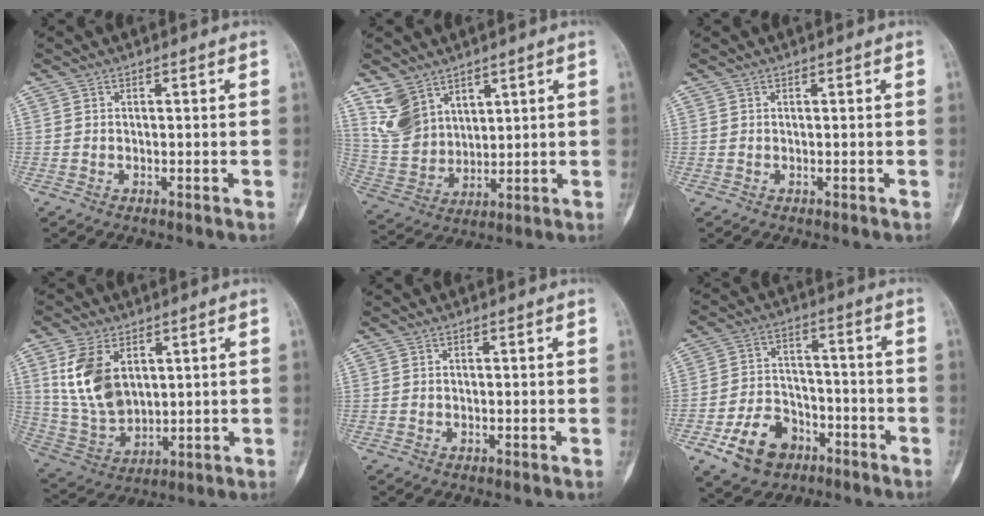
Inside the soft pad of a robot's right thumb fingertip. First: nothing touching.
{"total": 9.5, "force": [6.2, 6.1, 3.7], "torque": [-0.064, -0.025, 0.142]}
{"total": 0.0}
{"total": 12.9, "force": [4.4, 8.0, 9.2], "torque": [-0.172, -0.016, 0.103]}
{"total": 0.0}
{"total": 11.6, "force": [-6.1, 8.1, 5.7], "torque": [-0.077, 0.044, -0.098]}